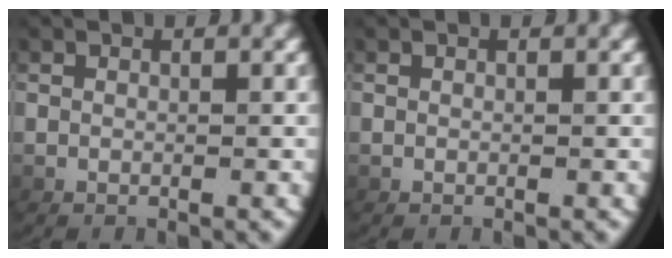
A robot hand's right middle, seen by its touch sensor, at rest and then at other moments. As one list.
[{"total": 0.0}]